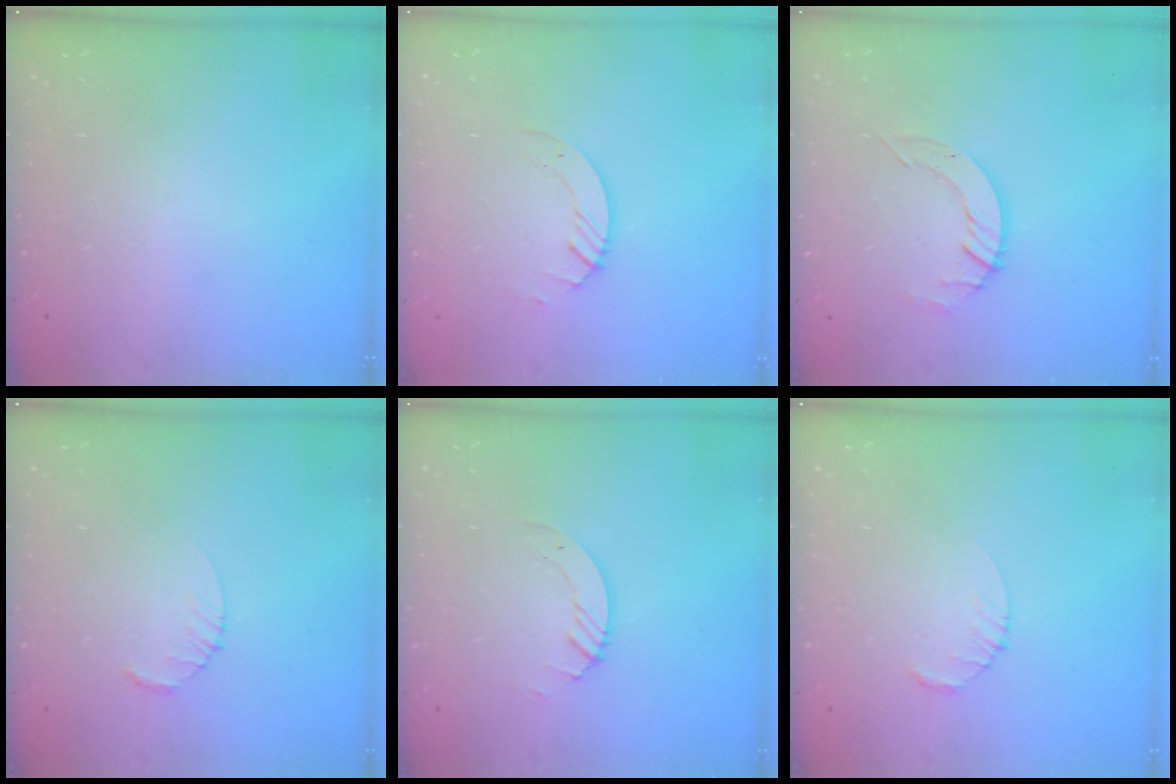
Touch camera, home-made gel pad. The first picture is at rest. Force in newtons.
{"total": 2.6, "press": 2.6, "slide": 0.3}
{"total": 4.8, "press": 4.8, "slide": 0.3}
{"total": 2.5, "press": 2.5, "slide": 0.3}
{"total": 2.9, "press": 2.9, "slide": 0.3}
{"total": 2.5, "press": 2.5, "slide": 0.3}